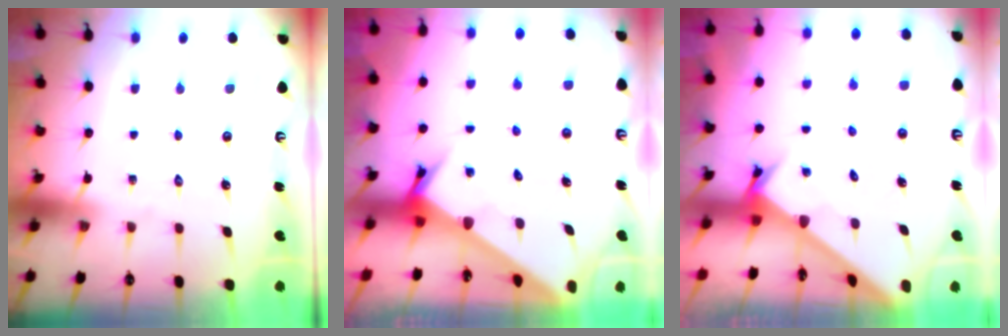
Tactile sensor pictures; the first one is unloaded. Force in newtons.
{"total": 3.6, "press": 3.6, "slide": 0.3}
{"total": 2.5, "press": 2.5, "slide": 0.2}